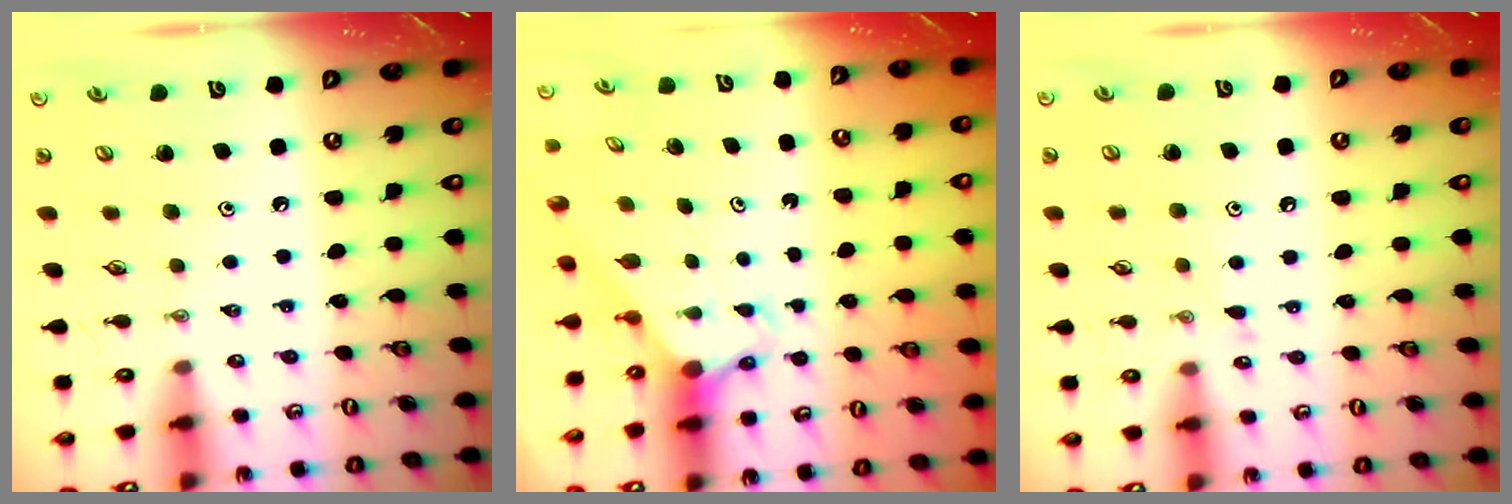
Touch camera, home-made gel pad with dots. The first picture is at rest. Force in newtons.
{"total": 2.8, "press": 2.8, "slide": 0.2}
{"total": 4.7, "press": 4.7, "slide": 0.5}